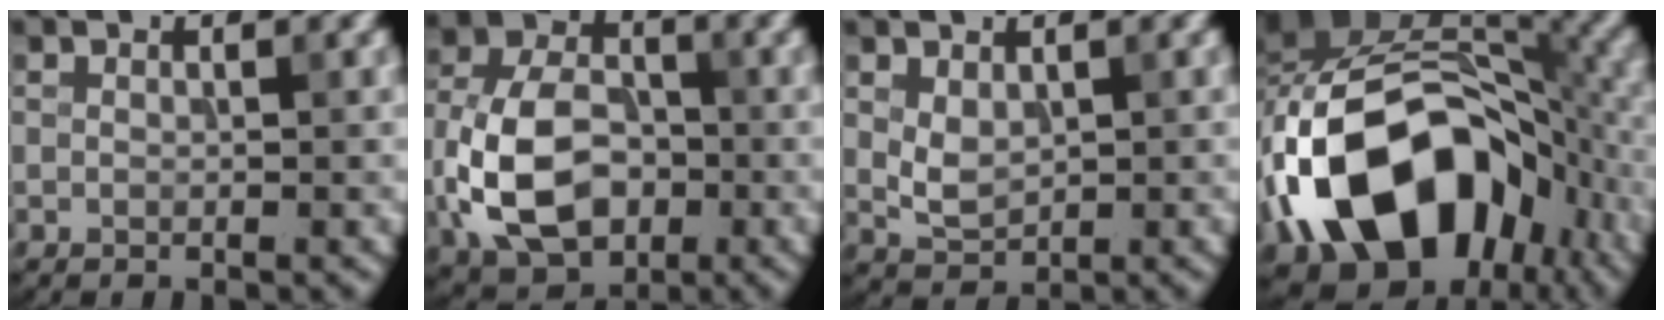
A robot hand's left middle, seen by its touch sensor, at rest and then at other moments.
{"total": 9.6, "force": [-2.4, 6.6, 6.5], "torque": [-0.144, 0.005, -0.051]}
{"total": 1.6, "force": [0.5, 1.1, 1.0], "torque": [-0.027, 0.003, 0.023]}
{"total": 15.8, "force": [-6.2, 10.3, 10.3], "torque": [-0.164, 0.019, -0.111]}